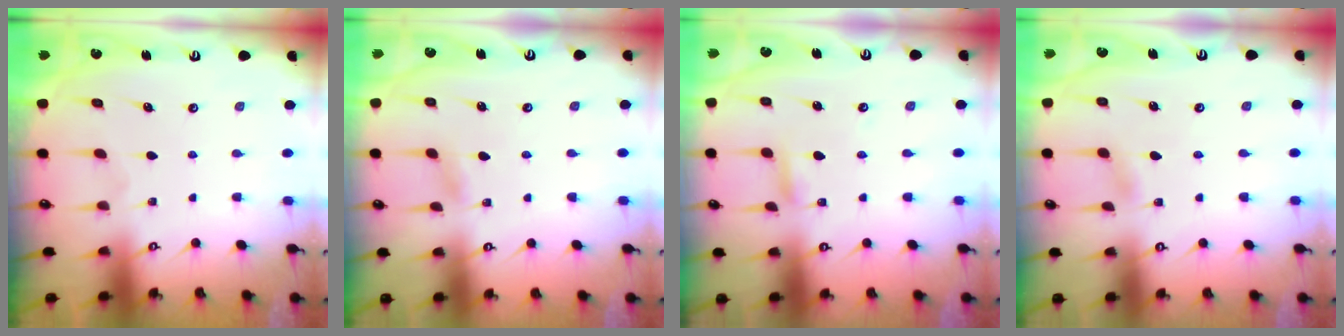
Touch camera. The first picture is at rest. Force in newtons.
{"total": 2.8, "press": 2.8, "slide": 0.4}
{"total": 2.4, "press": 2.4, "slide": 0.1}
{"total": 2.2, "press": 2.2, "slide": 0.3}